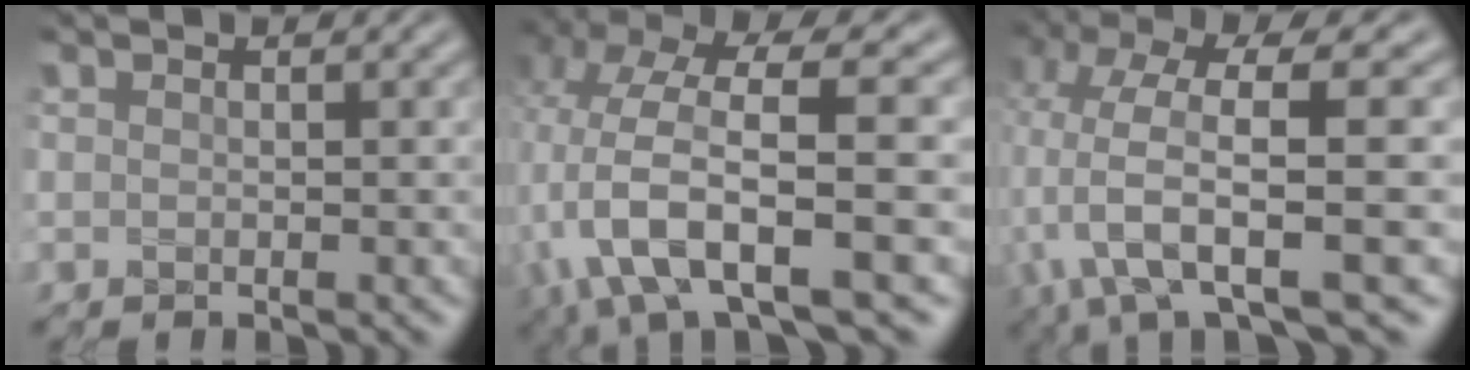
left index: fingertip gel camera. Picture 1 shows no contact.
{"total": 9.7, "force": [-2.9, 3.9, 8.4], "torque": [-0.162, 0.001, -0.056]}
{"total": 9.2, "force": [-1.7, 3.1, 8.5], "torque": [-0.164, 0.002, -0.033]}